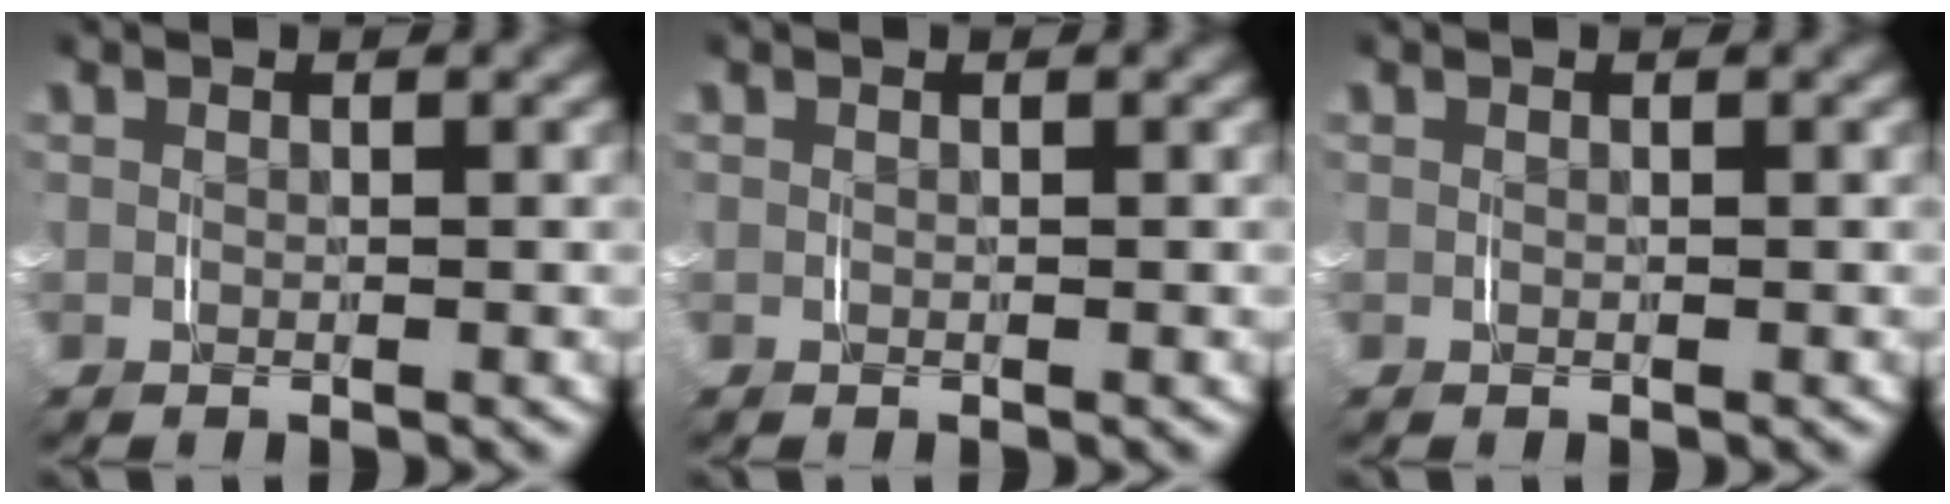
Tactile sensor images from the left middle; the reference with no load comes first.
{"total": 0.0}
{"total": 0.0}